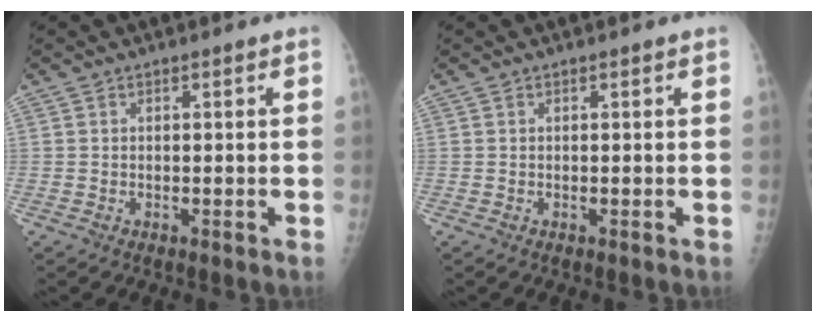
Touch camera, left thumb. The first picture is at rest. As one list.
[{"total": 0.0}]